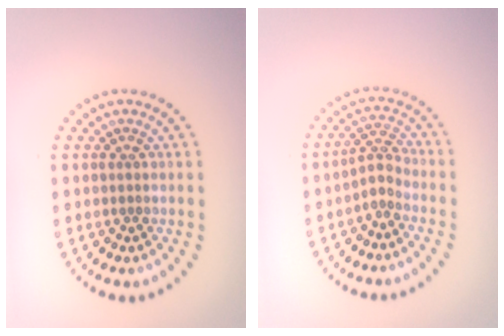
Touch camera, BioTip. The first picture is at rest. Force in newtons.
{"total": 2.2, "press": 1.6, "slide": 1.5}